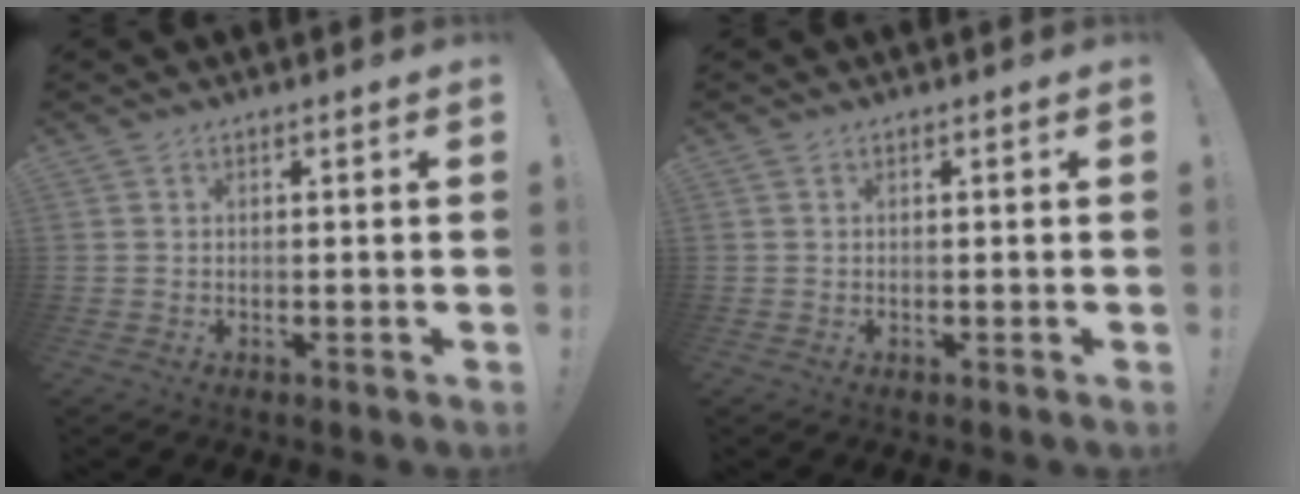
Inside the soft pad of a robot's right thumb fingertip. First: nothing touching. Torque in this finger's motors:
{"motor_torque": [0.09, 0.04, -0.01, -0.08, -0.07]}